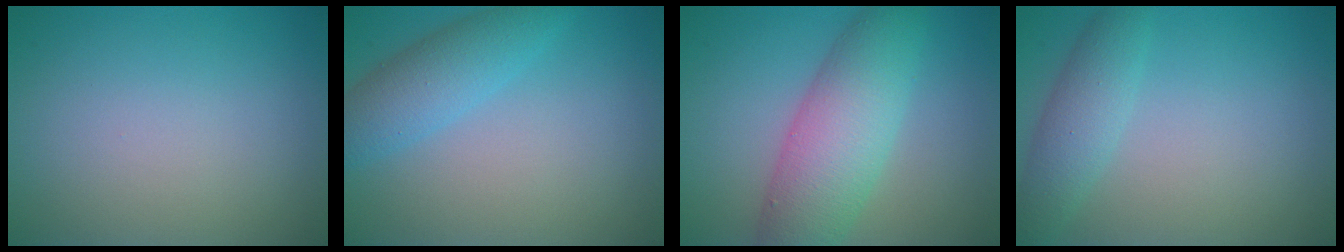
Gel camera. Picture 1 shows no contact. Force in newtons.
{"total": 3.9, "press": 3.9, "slide": 0.1}
{"total": 7.4, "press": 7.4, "slide": 0.2}
{"total": 3.1, "press": 3.1, "slide": 0.1}